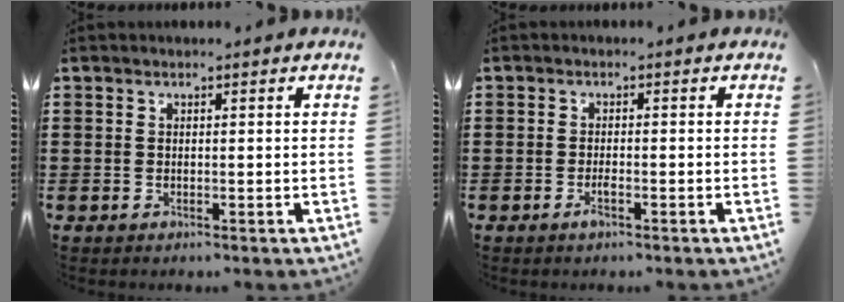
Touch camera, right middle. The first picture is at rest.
{"total": 1.6, "force": [-0.9, 0.2, 1.3], "torque": [-0.025, -0.002, -0.016]}